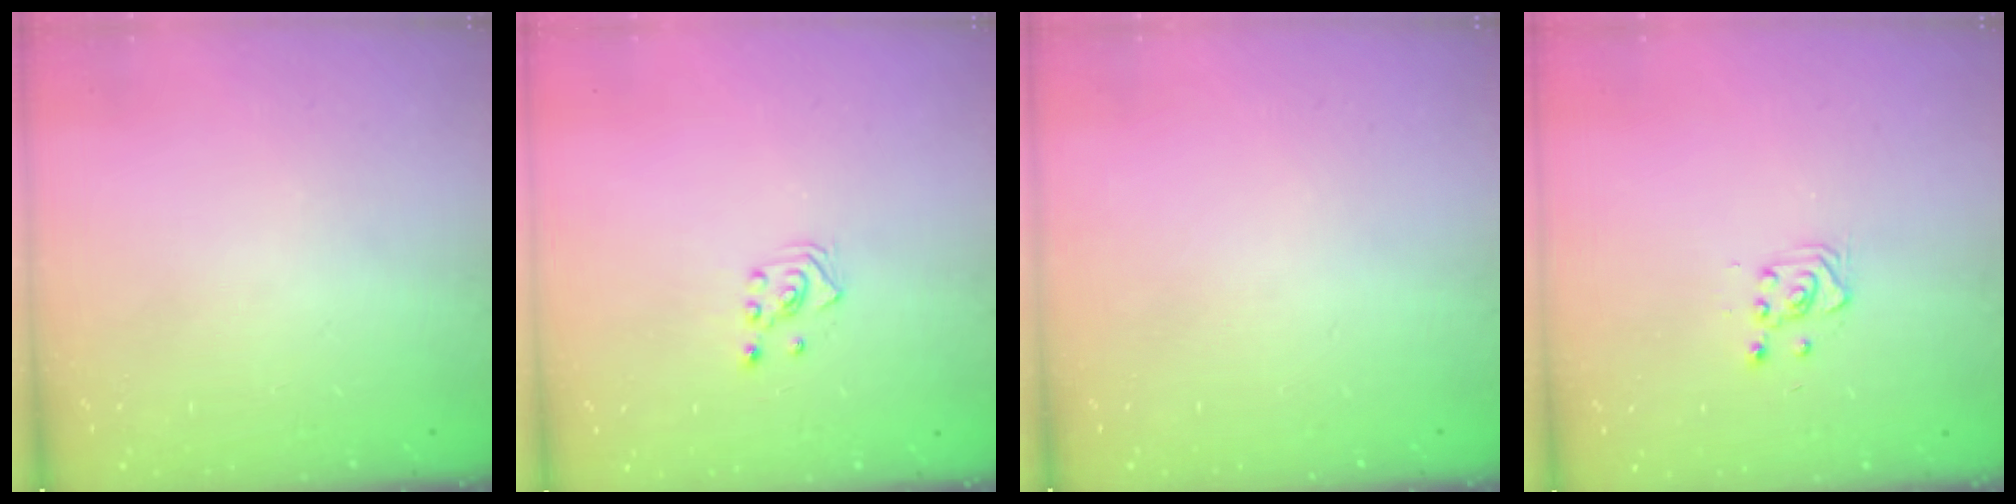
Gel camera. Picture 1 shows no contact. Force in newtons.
{"total": 2.5, "press": 2.3, "slide": 1.0}
{"total": 0.0}
{"total": 2.8, "press": 2.7, "slide": 0.7}